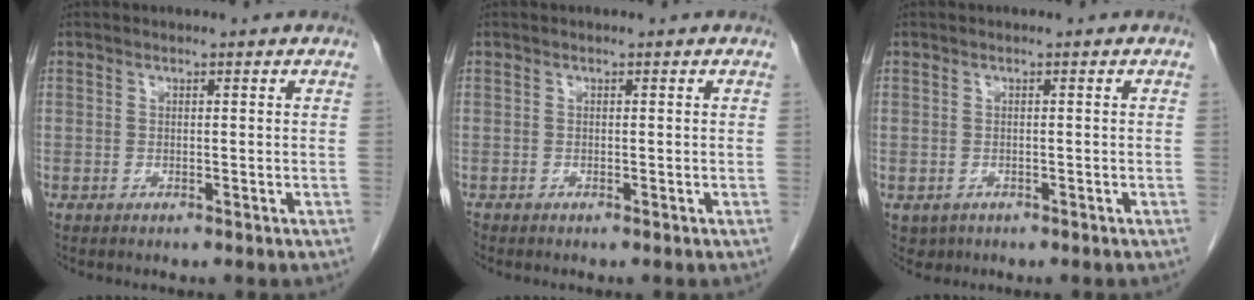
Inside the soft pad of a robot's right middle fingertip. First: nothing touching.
{"total": 0.0}
{"total": 1.7, "force": [-0.8, 1.5, 0.3], "torque": [-0.003, 0.003, -0.005]}